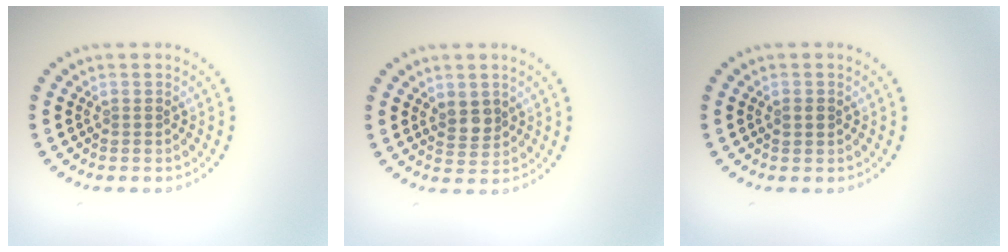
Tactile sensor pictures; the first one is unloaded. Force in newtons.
{"total": 1.9, "press": 1.8, "slide": 0.7}
{"total": 1.1, "press": 1.1, "slide": 0.1}